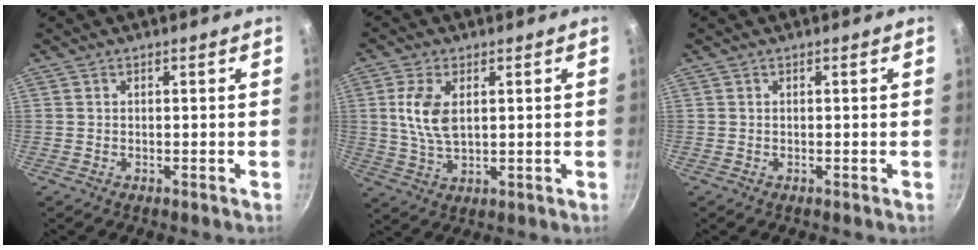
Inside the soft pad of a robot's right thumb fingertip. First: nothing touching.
{"total": 7.9, "force": [1.8, 4.2, 6.5], "torque": [-0.130, -0.005, 0.037]}
{"total": 0.0}